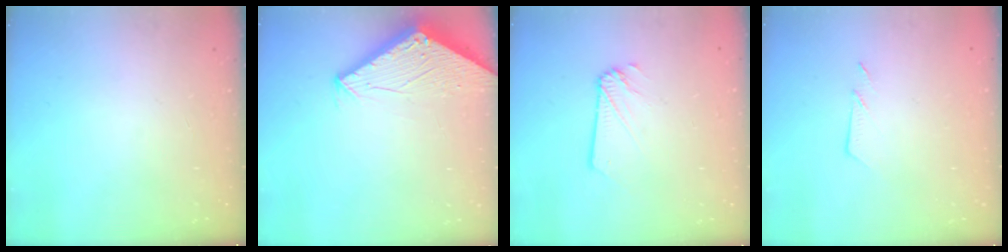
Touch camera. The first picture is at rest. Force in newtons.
{"total": 2.8, "press": 2.8, "slide": 0.1}
{"total": 1.2, "press": 1.2, "slide": 0.1}
{"total": 4.2, "press": 4.2, "slide": 0.5}